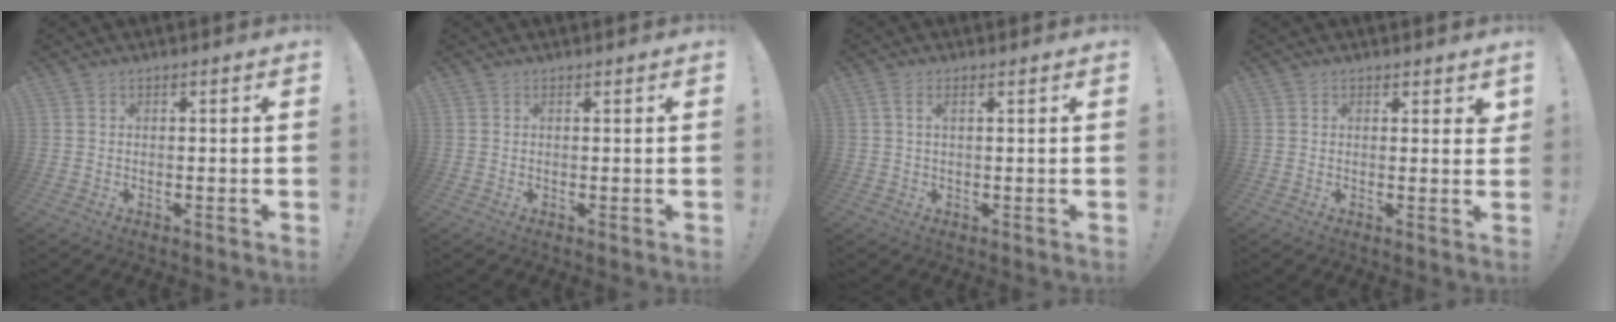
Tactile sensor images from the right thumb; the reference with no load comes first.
{"total": 0.0}
{"total": 2.2, "force": [0.6, 0.5, 2.0], "torque": [-0.045, 0.003, 0.012]}
{"total": 1.5, "force": [1.0, 0.9, 0.6], "torque": [0.004, -0.004, 0.017]}